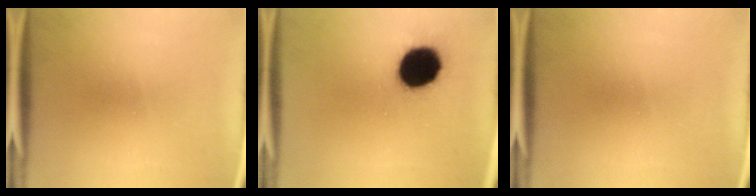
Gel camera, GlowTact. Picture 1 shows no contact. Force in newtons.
{"total": 16.4}
{"total": 0.0}